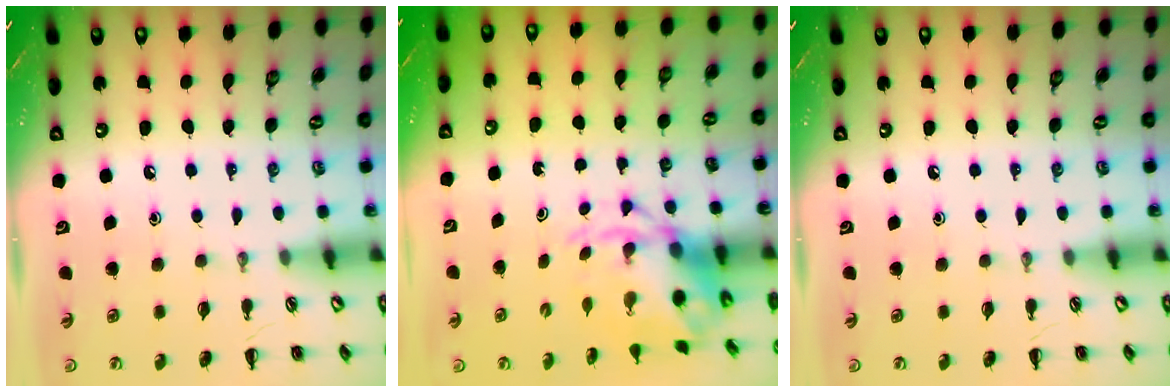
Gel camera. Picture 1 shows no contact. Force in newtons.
{"total": 4.5, "press": 4.4, "slide": 0.8}
{"total": 0.0}